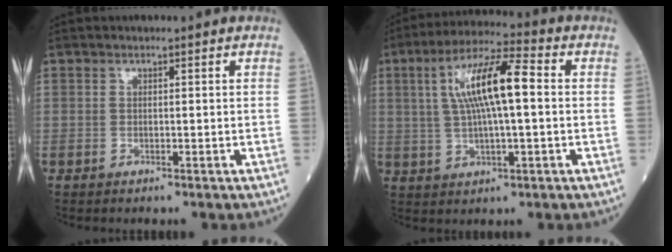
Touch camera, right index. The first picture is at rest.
{"total": 11.6, "force": [1.7, 2.0, 11.3], "torque": [-0.215, 0.023, 0.030]}